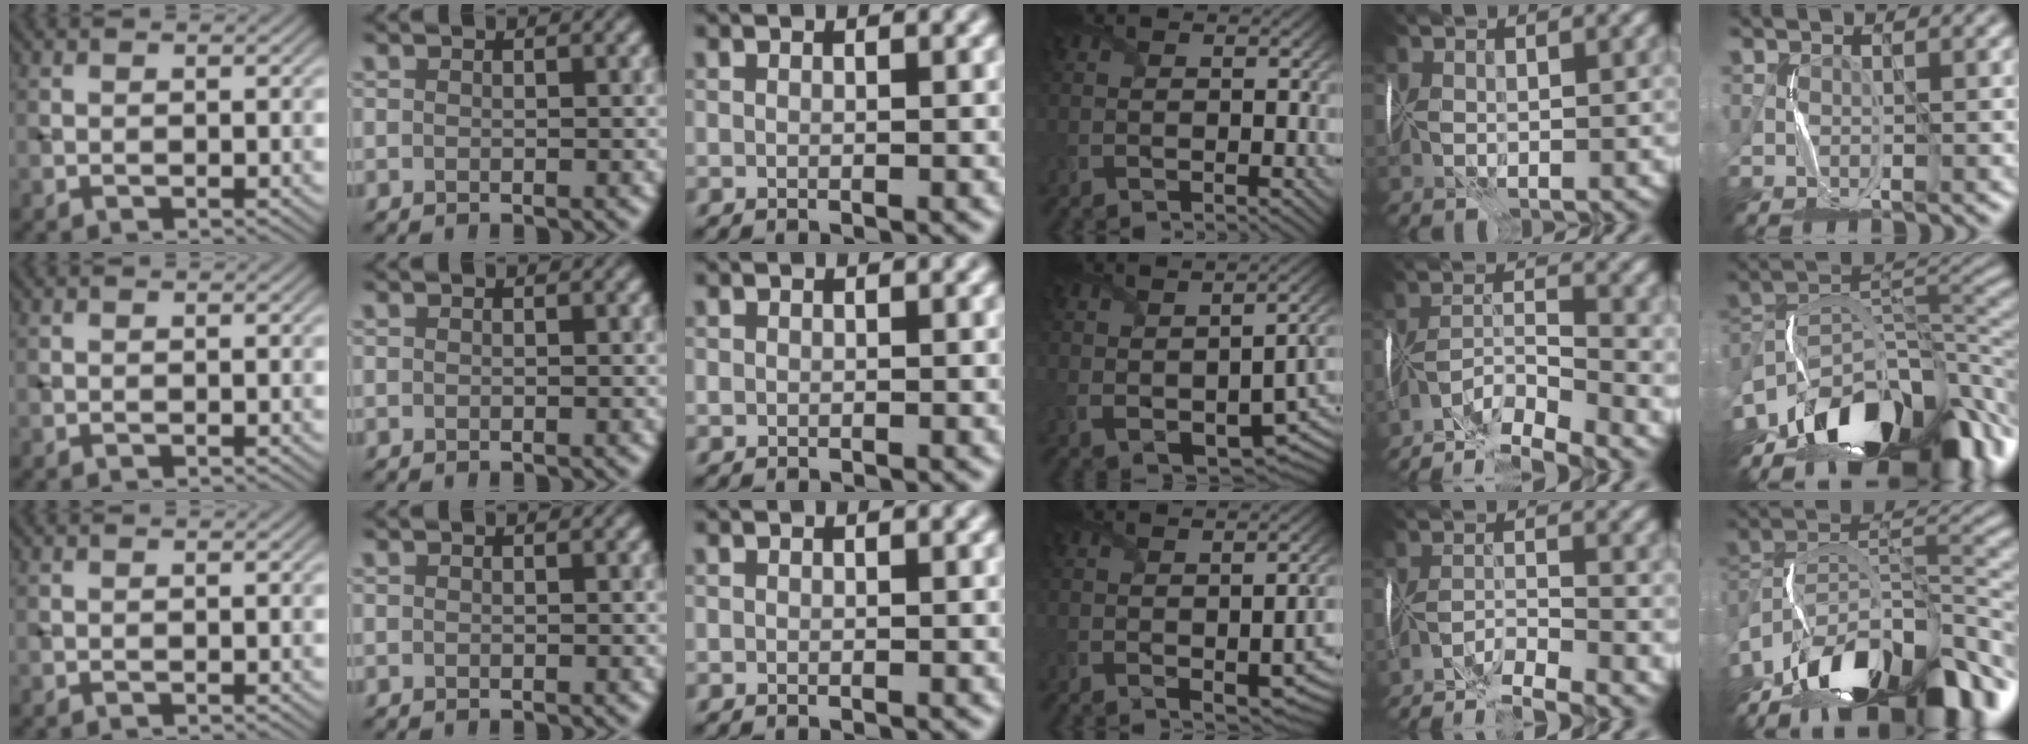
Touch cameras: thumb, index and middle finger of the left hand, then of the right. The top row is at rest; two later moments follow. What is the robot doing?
{"motion": "fold", "object": "wrapping paper"}